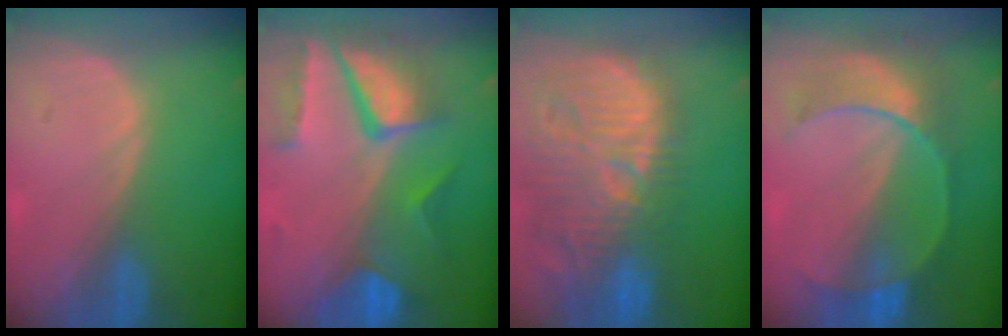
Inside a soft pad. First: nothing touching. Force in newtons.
{"total": 10.4, "press": 8.8, "slide": 5.5}
{"total": 14.8, "press": 13.1, "slide": 6.9}
{"total": 7.9, "press": 7.8, "slide": 1.3}